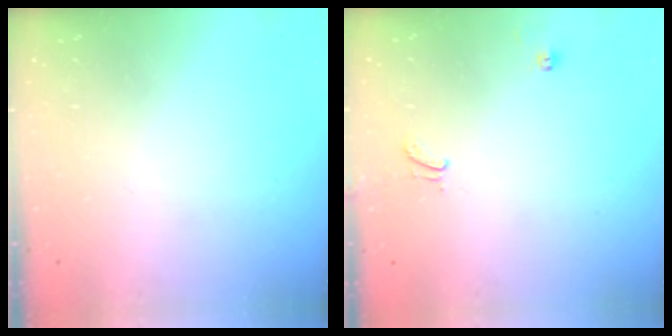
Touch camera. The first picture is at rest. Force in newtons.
{"total": 1.5, "press": 1.2, "slide": 1.0}